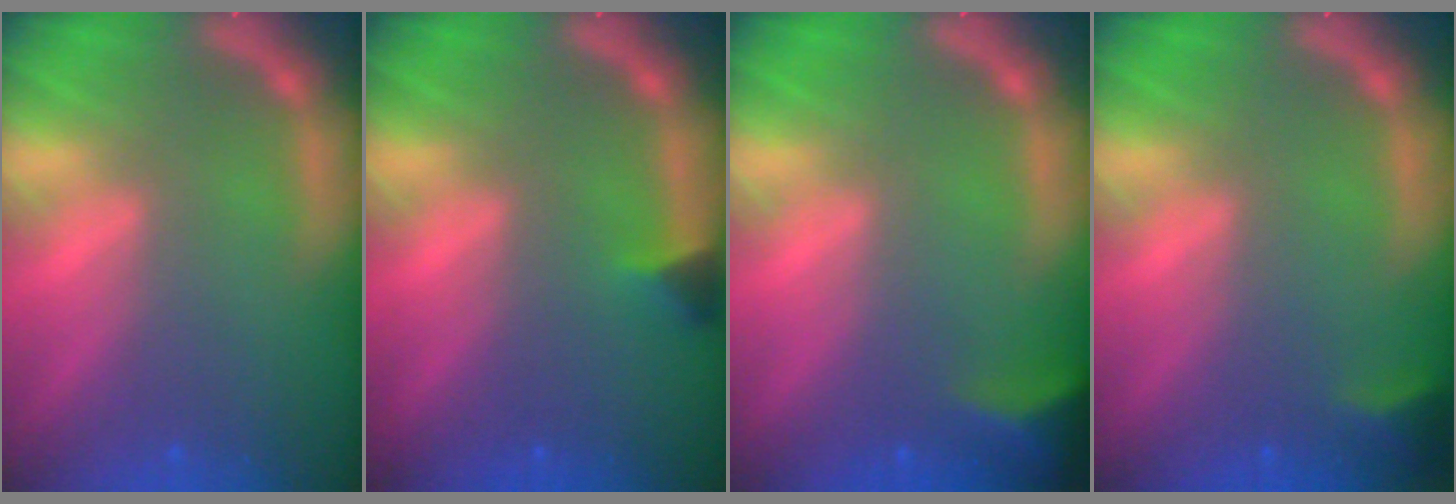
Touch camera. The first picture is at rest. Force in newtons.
{"total": 1.4}
{"total": 4.0}
{"total": 1.9}